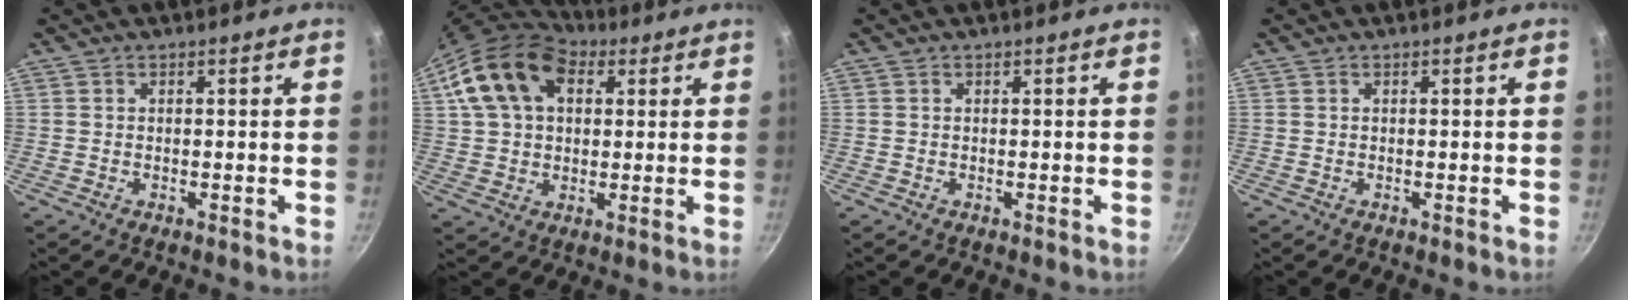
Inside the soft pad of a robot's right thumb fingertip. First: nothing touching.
{"total": 16.1, "force": [5.6, 10.9, 10.4], "torque": [-0.173, 0.017, 0.090]}
{"total": 0.0}
{"total": 0.0}